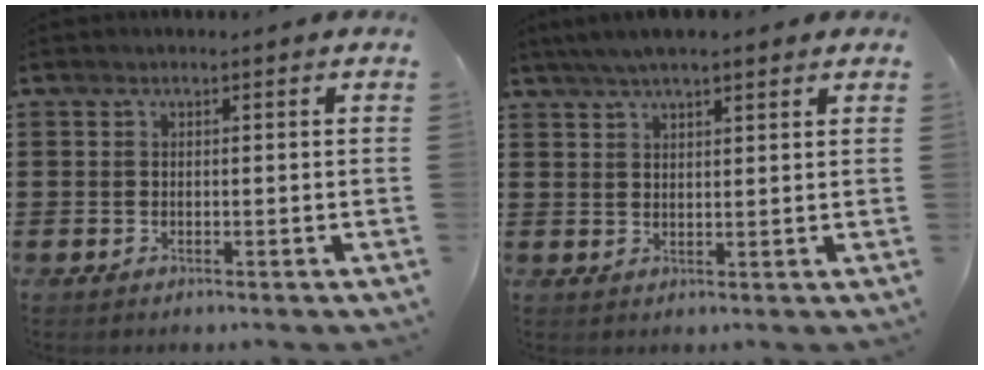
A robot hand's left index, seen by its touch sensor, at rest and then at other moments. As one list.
[{"total": 4.2, "force": [3.3, 0.8, 2.4], "torque": [-0.053, 0.003, 0.060]}]